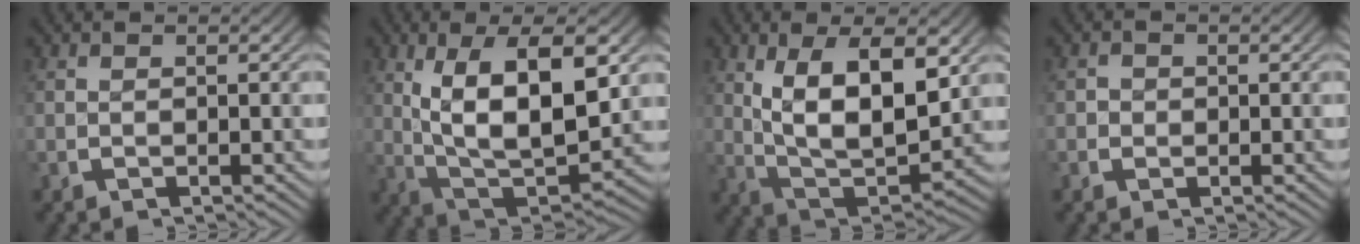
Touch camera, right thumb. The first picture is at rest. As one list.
[{"total": 13.4, "force": [-0.7, 7.6, 11.0], "torque": [-0.220, -0.050, 0.016]}, {"total": 12.0, "force": [-0.2, 6.9, 9.9], "torque": [-0.197, -0.043, 0.019]}, {"total": 1.2, "force": [-0.2, 1.1, 0.1], "torque": [0.001, -0.005, -0.007]}]